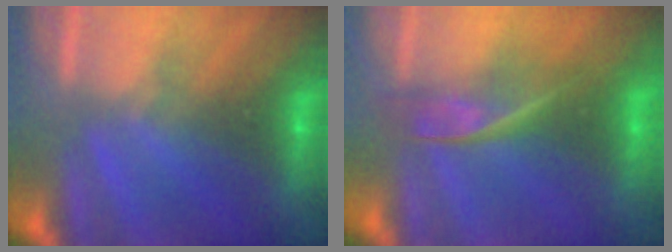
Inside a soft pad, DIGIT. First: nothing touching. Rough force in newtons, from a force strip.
{"total": 2.4}